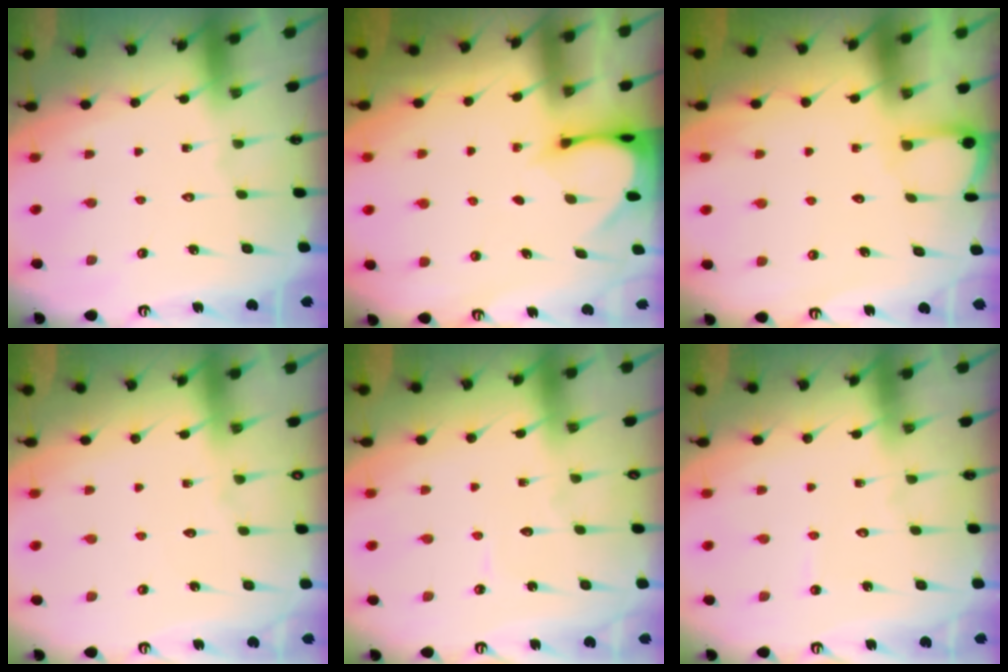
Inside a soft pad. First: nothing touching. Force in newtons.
{"total": 2.9, "press": 2.9, "slide": 0.3}
{"total": 2.7, "press": 2.7, "slide": 0.2}
{"total": 2.7, "press": 2.6, "slide": 0.5}
{"total": 3.8, "press": 3.8, "slide": 0.3}
{"total": 2.4, "press": 2.4, "slide": 0.3}